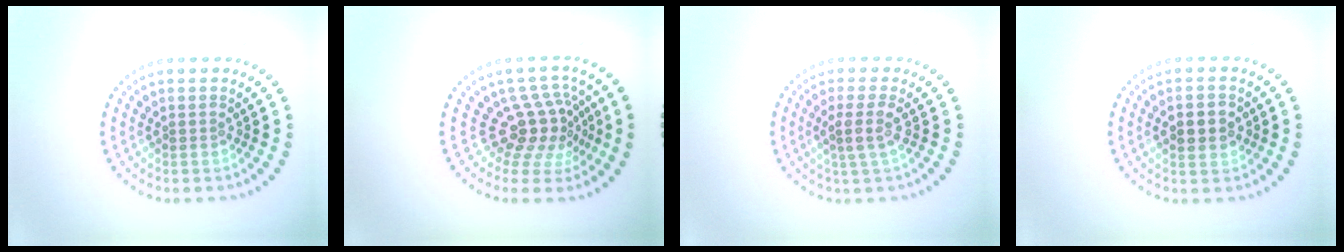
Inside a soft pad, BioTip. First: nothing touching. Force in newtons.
{"total": 4.1, "press": 2.8, "slide": 3.0}
{"total": 2.2, "press": 1.9, "slide": 1.1}
{"total": 3.5, "press": 3.5, "slide": 0.2}